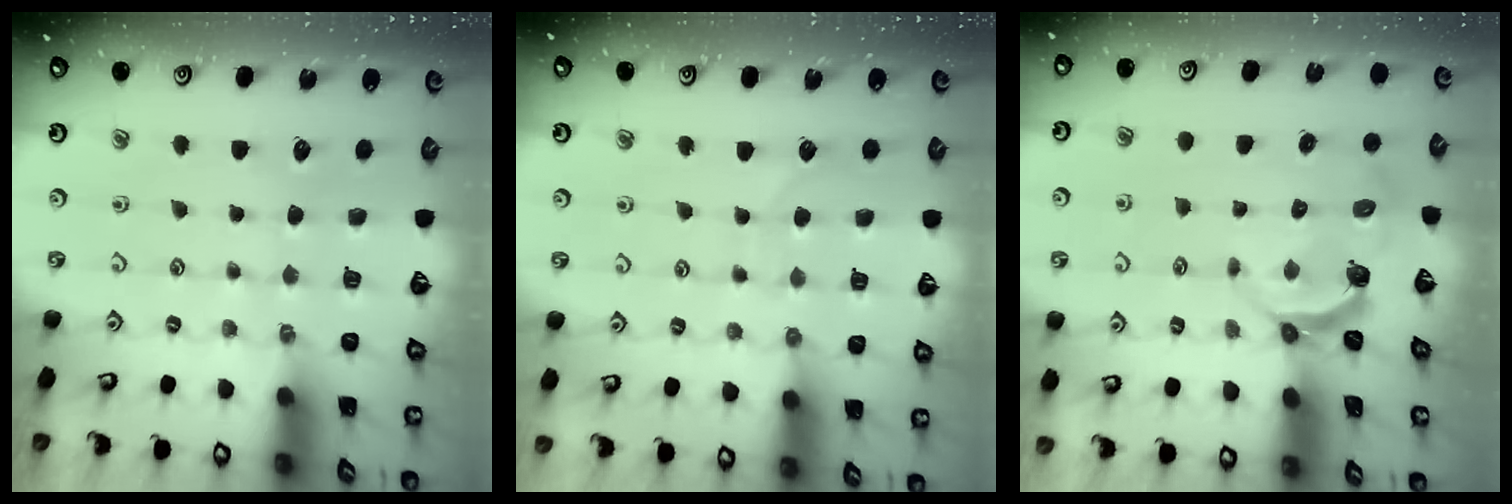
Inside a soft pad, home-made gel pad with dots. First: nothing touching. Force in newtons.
{"total": 5.6, "press": 5.6, "slide": 0.1}
{"total": 4.7, "press": 3.7, "slide": 2.9}